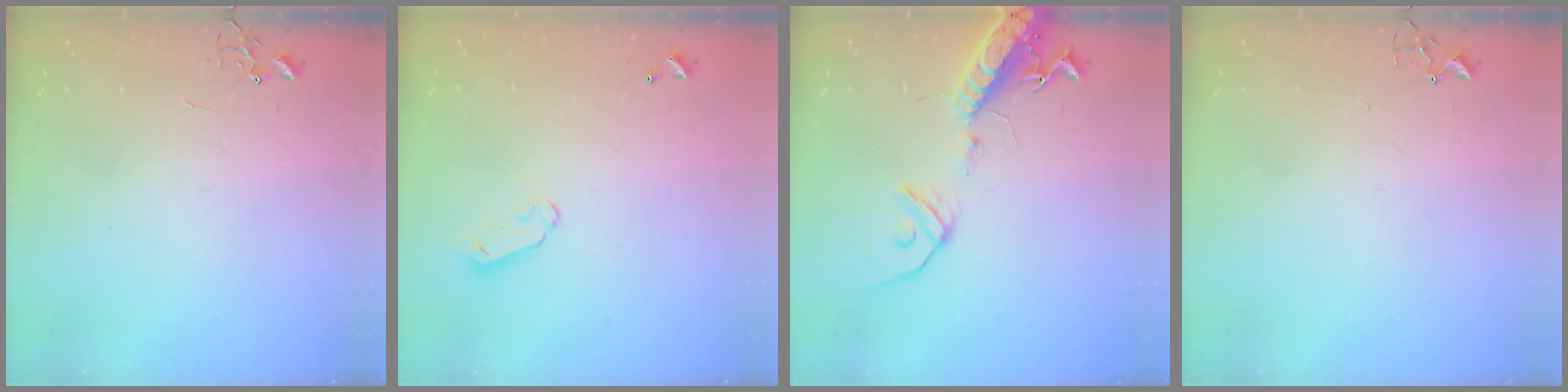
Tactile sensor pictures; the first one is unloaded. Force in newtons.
{"total": 4.8, "press": 4.8, "slide": 0.5}
{"total": 15.1, "press": 14.7, "slide": 3.4}
{"total": 4.1, "press": 4.1, "slide": 0.5}